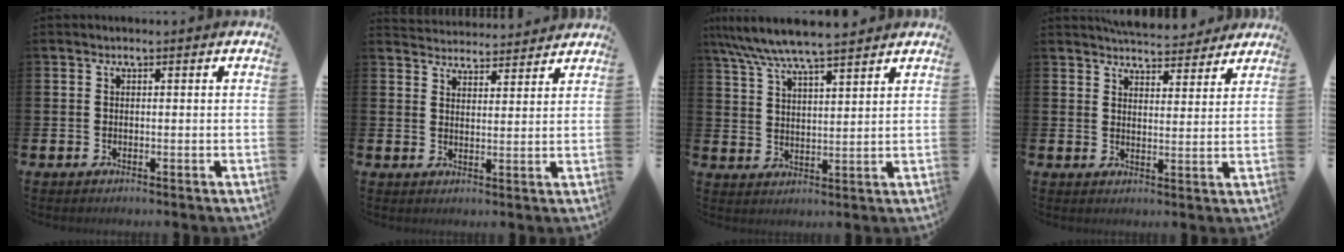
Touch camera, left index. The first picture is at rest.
{"total": 4.0, "force": [4.0, 0.4, -0.4], "torque": [0.001, -0.030, 0.070]}
{"total": 7.4, "force": [6.8, 0.6, 2.7], "torque": [-0.080, -0.027, 0.124]}
{"total": 5.8, "force": [5.6, 1.1, 0.6], "torque": [-0.019, -0.032, 0.103]}